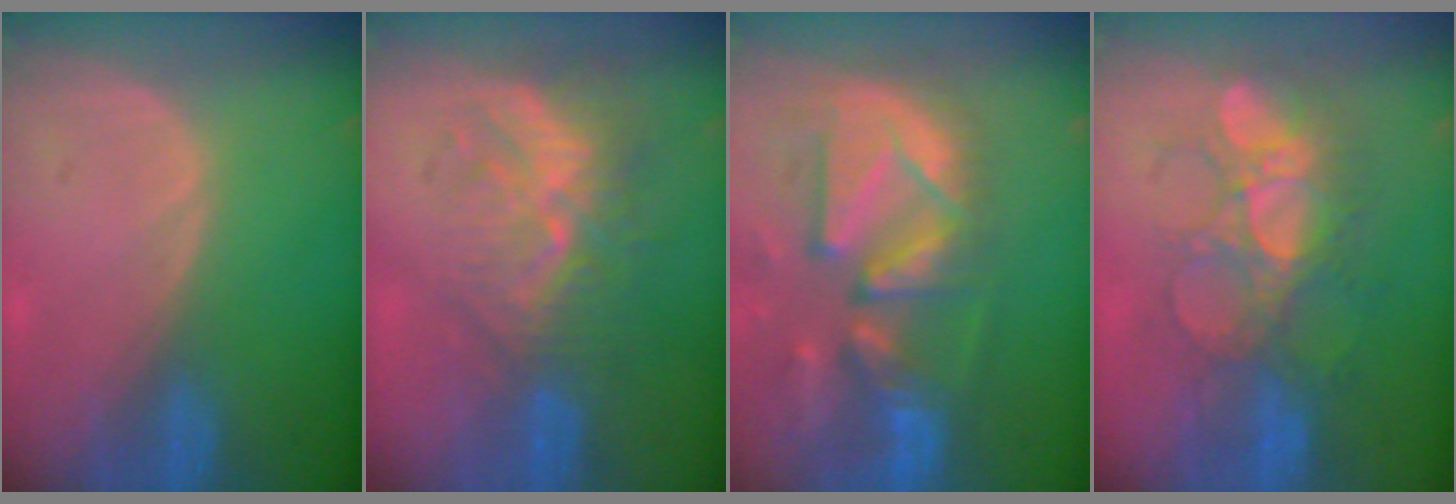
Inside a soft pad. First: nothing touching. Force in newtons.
{"total": 9.9, "press": 8.6, "slide": 4.9}
{"total": 13.3, "press": 11.4, "slide": 6.8}
{"total": 9.0, "press": 8.6, "slide": 2.5}